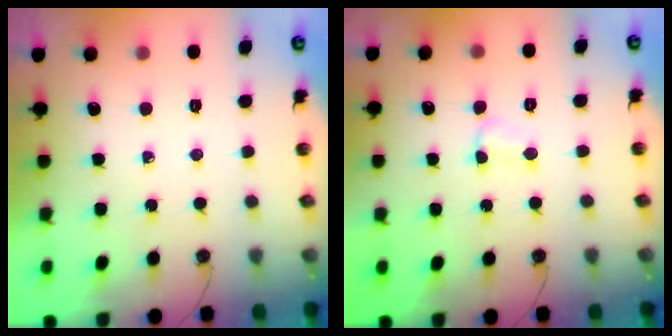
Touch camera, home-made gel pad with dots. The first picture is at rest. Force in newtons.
{"total": 2.8, "press": 2.8, "slide": 0.3}